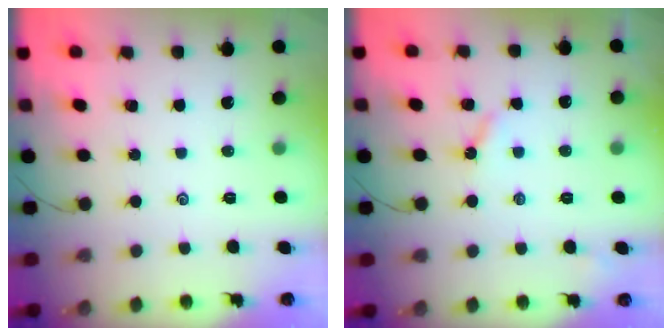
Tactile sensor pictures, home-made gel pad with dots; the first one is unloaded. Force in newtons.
{"total": 3.8, "press": 3.7, "slide": 0.5}